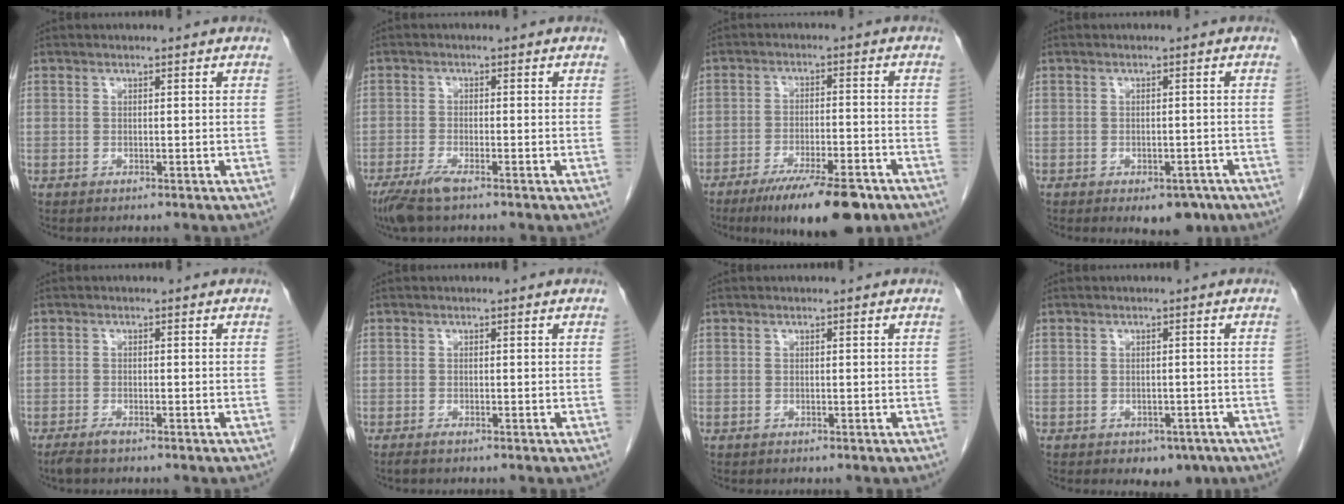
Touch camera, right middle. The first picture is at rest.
{"total": 4.3, "force": [-3.0, 0.6, 3.0], "torque": [-0.067, -0.012, -0.057]}
{"total": 12.1, "force": [-8.4, 2.4, 8.3], "torque": [-0.123, -0.021, -0.133]}
{"total": 5.2, "force": [-3.4, 2.7, 2.8], "torque": [-0.025, 0.000, -0.039]}
{"total": 1.7, "force": [-1.3, 0.2, 1.0], "torque": [-0.026, -0.005, -0.025]}
{"total": 0.6, "force": [-0.5, 0.0, 0.4], "torque": [-0.010, -0.002, -0.010]}
{"total": 0.0}
{"total": 3.4, "force": [-2.1, 2.2, 1.5], "torque": [-0.010, 0.001, -0.018]}